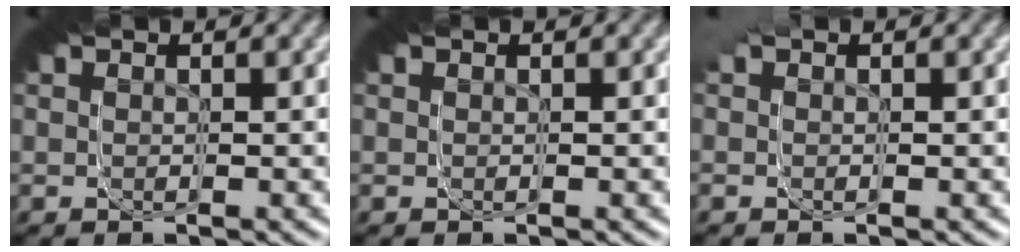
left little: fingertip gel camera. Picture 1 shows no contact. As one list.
[{"total": 0.0}, {"total": 2.1, "force": [0.1, -1.4, -1.5], "torque": [0.027, 0.004, 0.005]}]